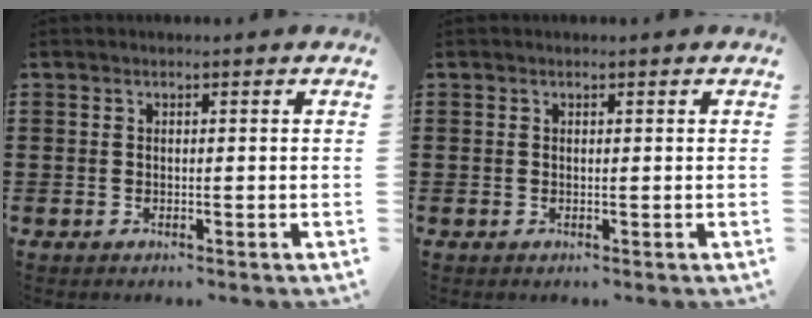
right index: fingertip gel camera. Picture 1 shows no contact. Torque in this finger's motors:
{"motor_torque": [0.25, 0.36, 0.00, 0.00]}